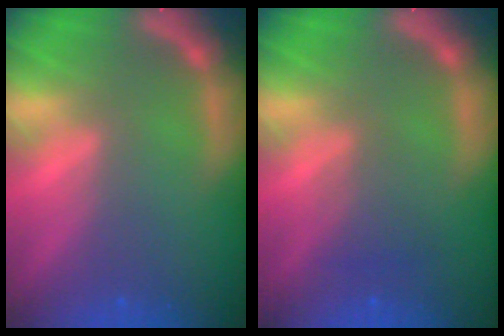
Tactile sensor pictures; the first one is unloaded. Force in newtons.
{"total": 2.0}